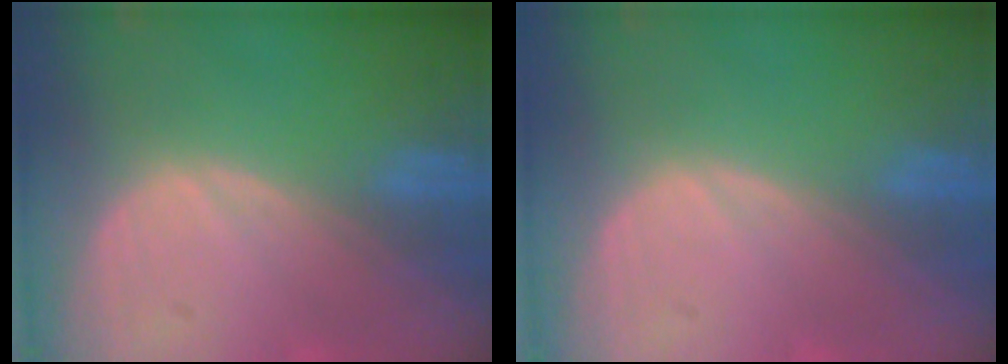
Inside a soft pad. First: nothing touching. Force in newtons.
{"total": 0.0}